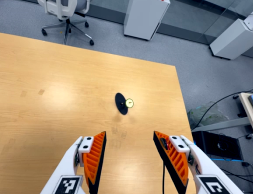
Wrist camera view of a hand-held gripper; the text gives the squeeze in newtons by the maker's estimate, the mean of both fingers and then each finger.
{"total": 0.0}